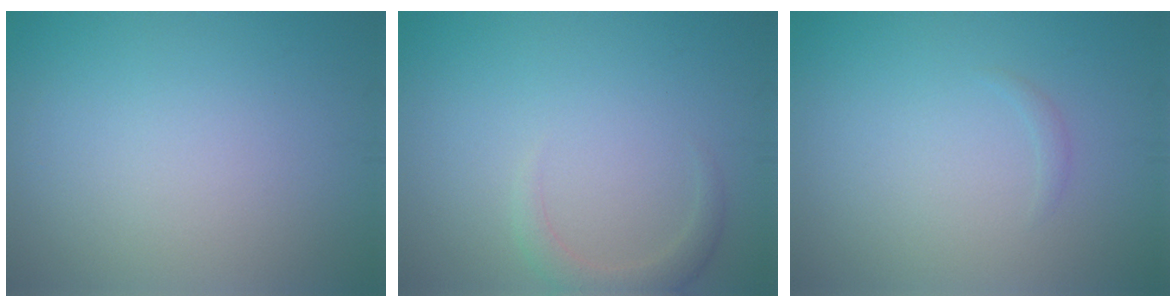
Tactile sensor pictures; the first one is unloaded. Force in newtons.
{"total": 2.0, "press": 2.0, "slide": 0.3}
{"total": 0.6, "press": 0.5, "slide": 0.1}